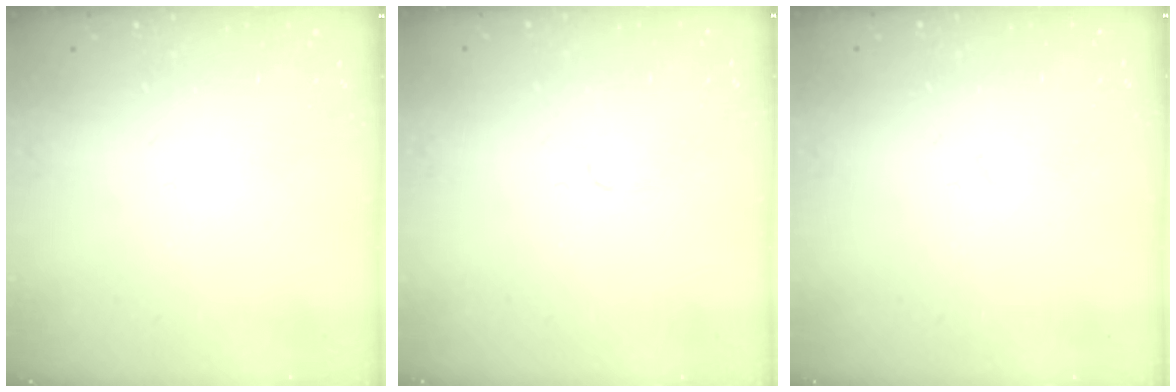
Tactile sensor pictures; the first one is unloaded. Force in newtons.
{"total": 2.7, "press": 2.6, "slide": 0.3}
{"total": 2.8, "press": 2.8, "slide": 0.5}